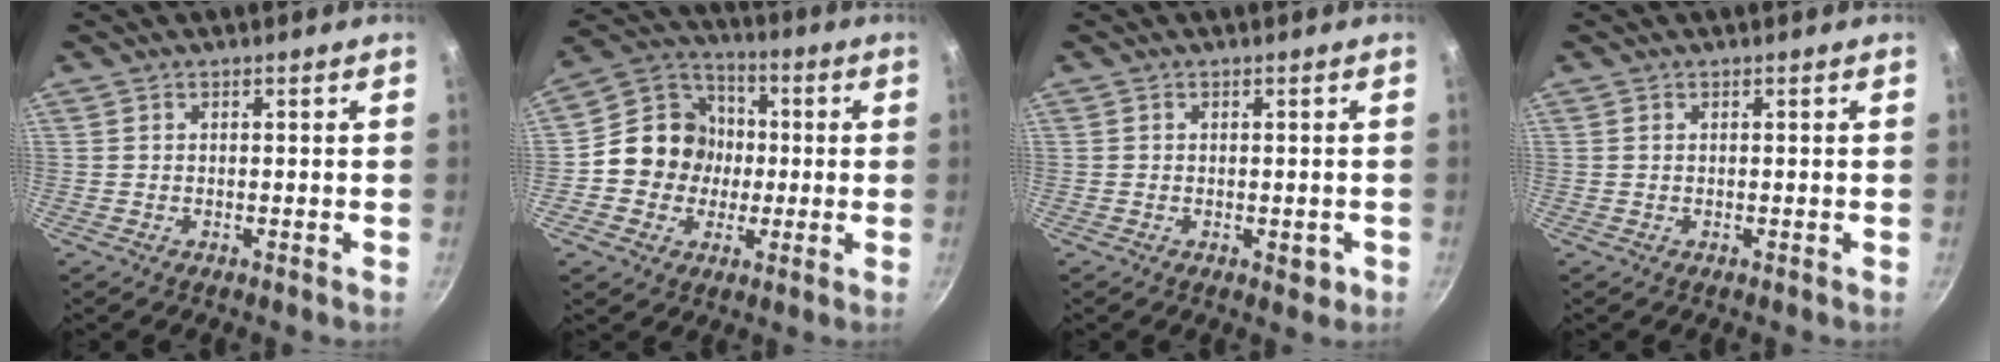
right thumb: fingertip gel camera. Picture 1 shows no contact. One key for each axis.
{"total": 13.1, "fx": -1.0, "fy": 12.0, "fz": 5.1, "tx": -0.048, "ty": 0.027, "tz": -0.033}
{"total": 2.3, "fx": -0.7, "fy": 1.5, "fz": 1.6, "tx": -0.010, "ty": 0.003, "tz": -0.008}
{"total": 0.0}